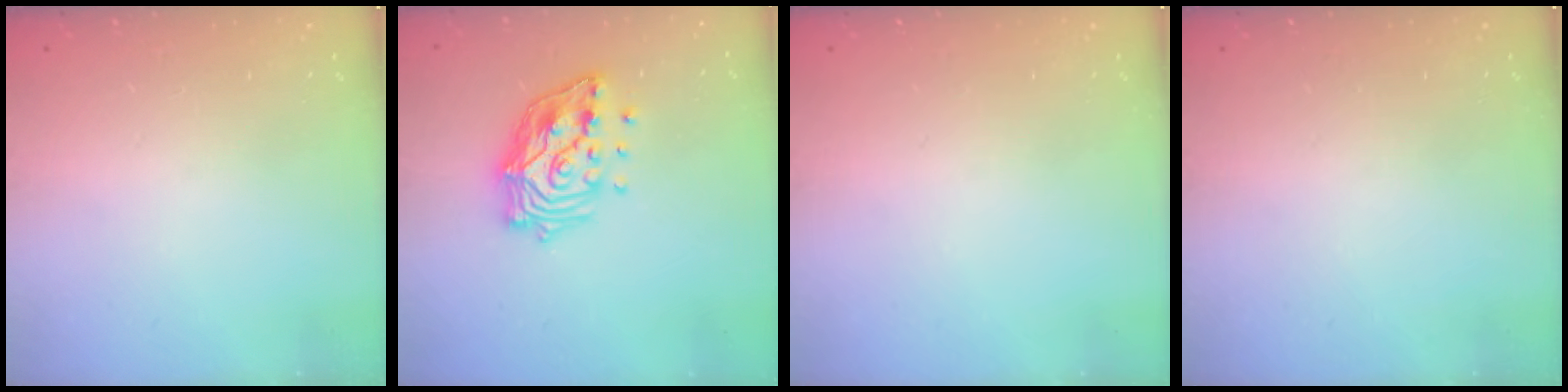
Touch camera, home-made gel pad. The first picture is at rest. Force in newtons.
{"total": 14.9, "press": 14.8, "slide": 1.7}
{"total": 0.0}
{"total": 0.0}